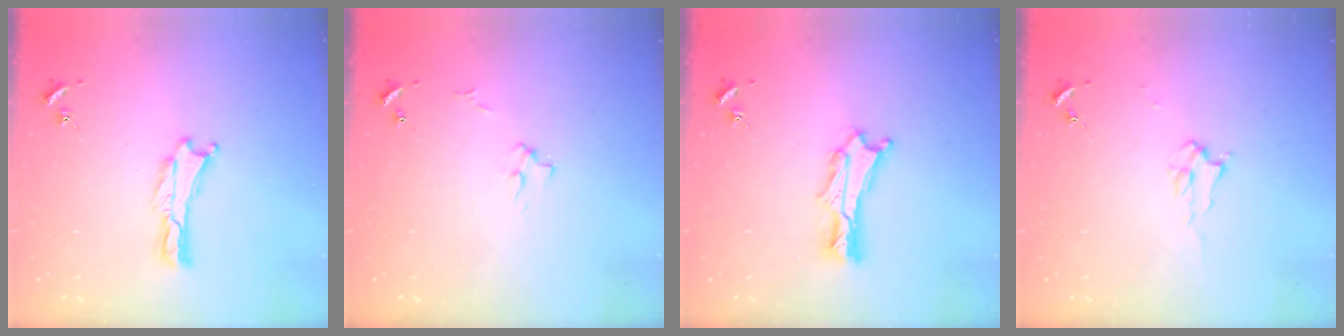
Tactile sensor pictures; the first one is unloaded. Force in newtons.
{"total": 2.7, "press": 2.7, "slide": 0.3}
{"total": 2.0, "press": 2.0, "slide": 0.2}
{"total": 2.2, "press": 2.2, "slide": 0.4}